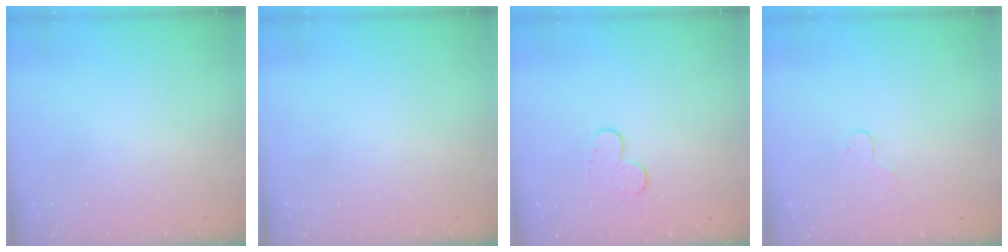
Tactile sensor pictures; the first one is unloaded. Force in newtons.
{"total": 0.0}
{"total": 6.4, "press": 6.4, "slide": 0.5}
{"total": 3.7, "press": 3.7, "slide": 0.4}